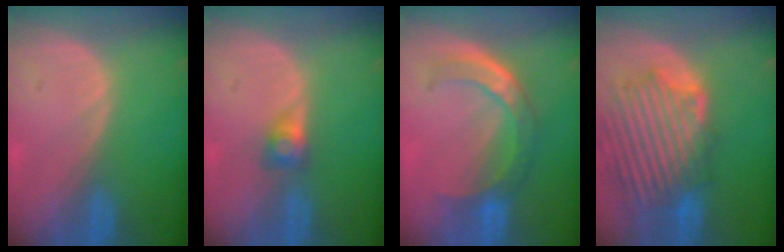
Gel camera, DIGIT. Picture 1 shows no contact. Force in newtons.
{"total": 2.6, "press": 2.4, "slide": 1.0}
{"total": 8.0, "press": 6.7, "slide": 4.3}
{"total": 11.7, "press": 11.1, "slide": 3.8}